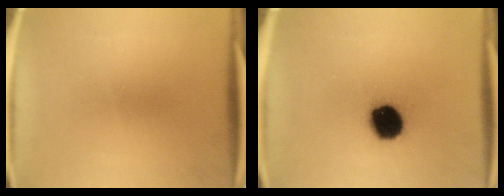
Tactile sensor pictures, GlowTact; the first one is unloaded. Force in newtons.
{"total": 13.7}